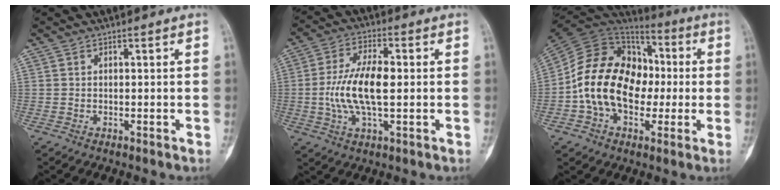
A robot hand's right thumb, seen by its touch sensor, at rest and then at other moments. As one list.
[{"total": 11.6, "force": [-0.3, 4.8, 10.5], "torque": [-0.215, 0.010, -0.006]}, {"total": 20.6, "force": [-1.3, 14.6, 14.5], "torque": [-0.239, 0.039, -0.023]}]